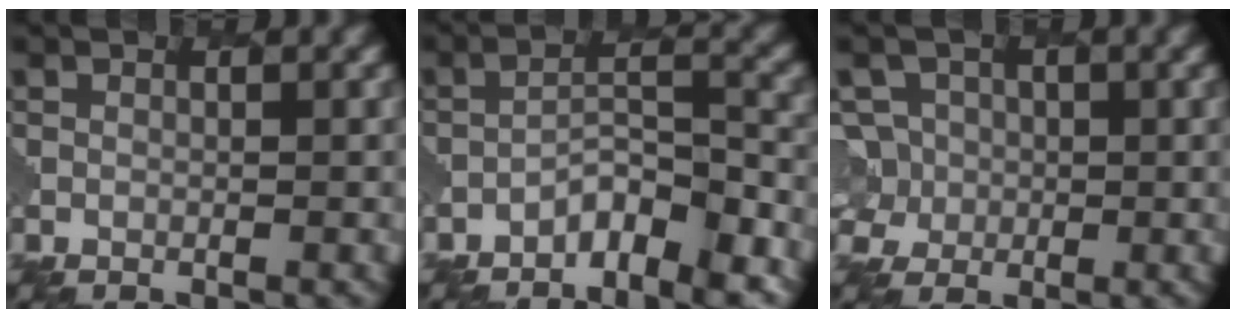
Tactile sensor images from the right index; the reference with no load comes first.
{"total": 4.4, "force": [-3.4, 1.1, 2.6], "torque": [-0.043, 0.007, -0.062]}
{"total": 5.7, "force": [-0.5, 5.4, 1.9], "torque": [-0.045, 0.023, -0.034]}